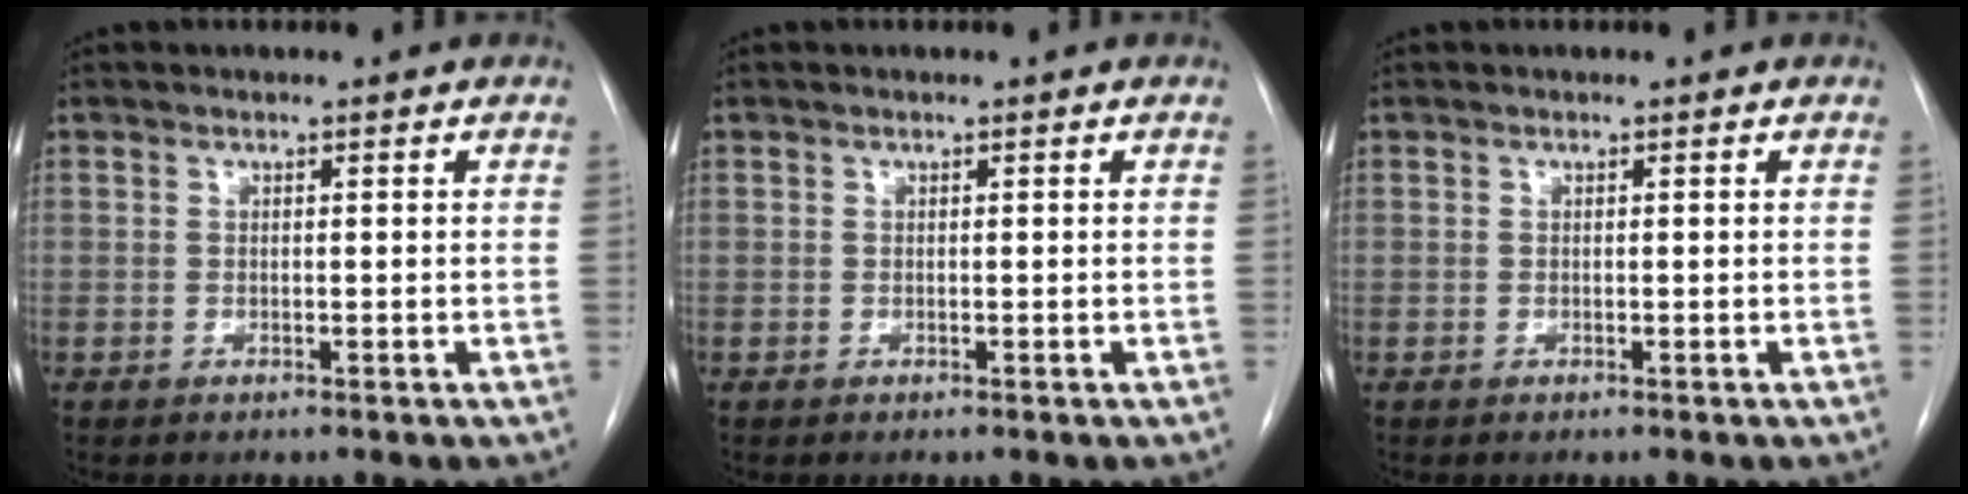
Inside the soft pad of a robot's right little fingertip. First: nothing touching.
{"total": 0.0}
{"total": 0.0}